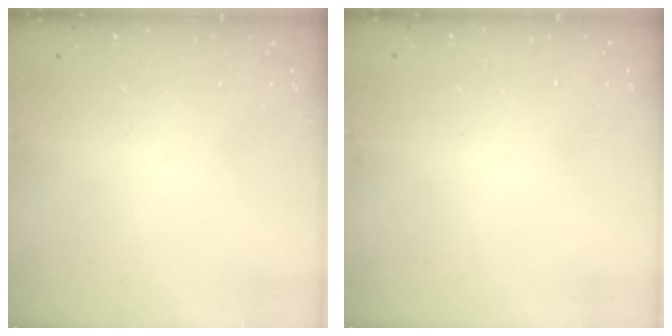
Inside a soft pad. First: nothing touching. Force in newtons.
{"total": 2.6, "press": 2.6, "slide": 0.2}